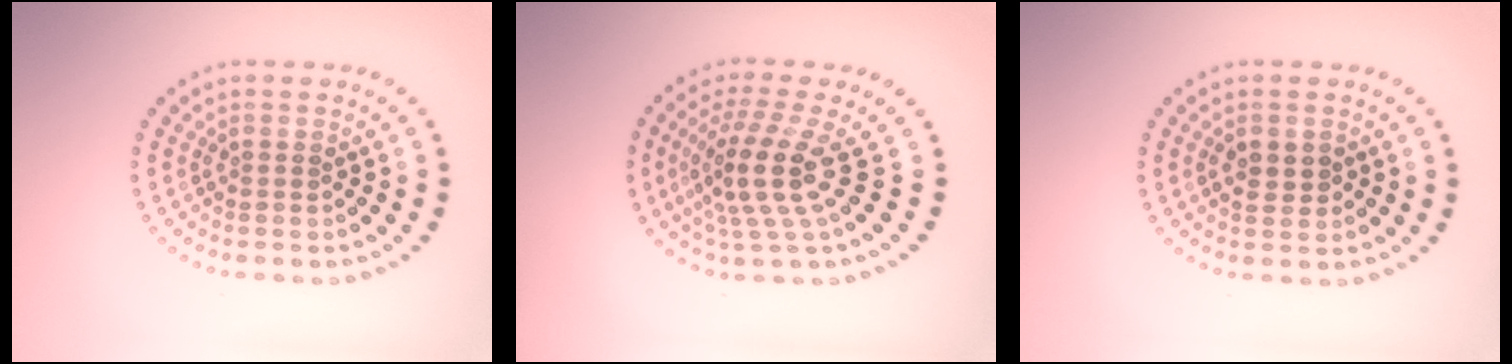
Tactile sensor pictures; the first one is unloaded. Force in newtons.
{"total": 4.7, "press": 3.4, "slide": 3.2}
{"total": 1.6, "press": 1.6, "slide": 0.1}